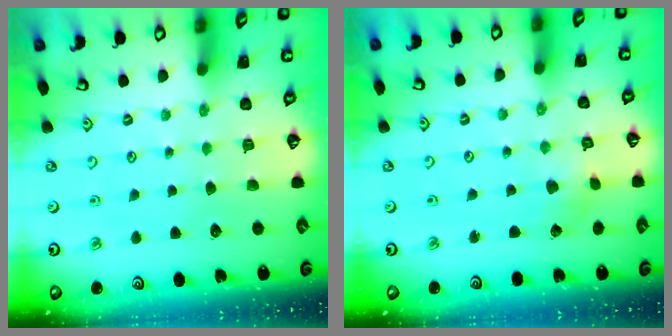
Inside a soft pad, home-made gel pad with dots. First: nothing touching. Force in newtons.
{"total": 1.5, "press": 1.5, "slide": 0.2}